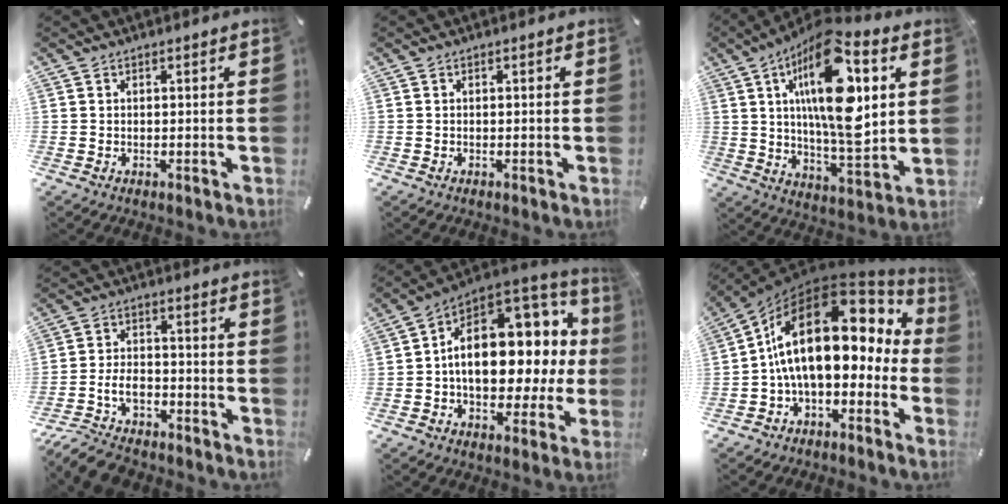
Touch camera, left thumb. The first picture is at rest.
{"total": 0.0}
{"total": 23.8, "force": [6.8, 9.3, 20.9], "torque": [-0.382, -0.036, 0.096]}
{"total": 9.1, "force": [-6.0, 5.1, 4.5], "torque": [-0.094, 0.028, -0.115]}
{"total": 17.9, "force": [2.7, 12.1, 12.9], "torque": [-0.189, -0.038, 0.050]}
{"total": 20.2, "force": [3.8, 11.1, 16.4], "torque": [-0.309, -0.026, 0.064]}